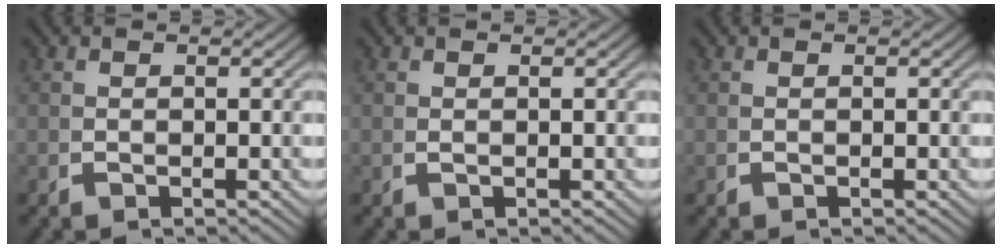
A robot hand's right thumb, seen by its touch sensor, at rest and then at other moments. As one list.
[{"total": 0.0}, {"total": 0.0}]